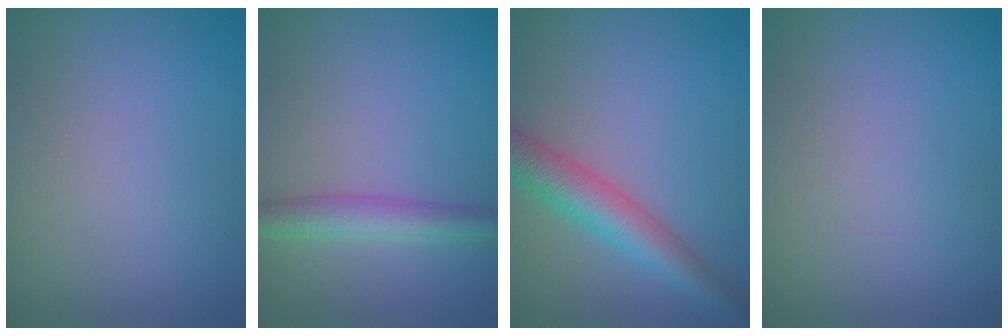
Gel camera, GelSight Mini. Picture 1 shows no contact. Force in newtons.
{"total": 4.0, "press": 4.0, "slide": 0.1}
{"total": 5.8, "press": 5.8, "slide": 0.2}
{"total": 0.0}